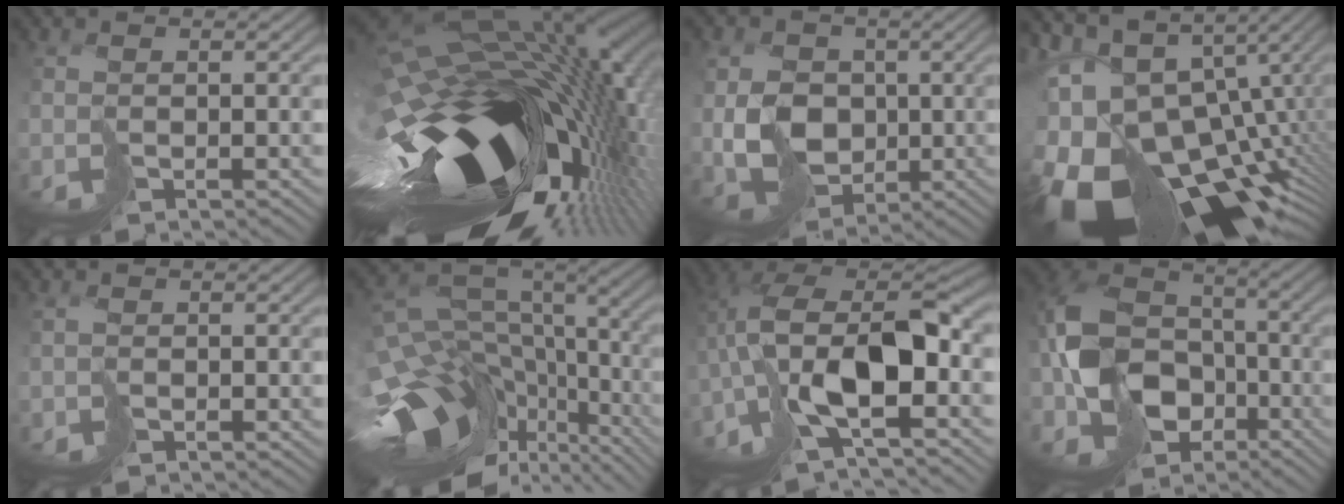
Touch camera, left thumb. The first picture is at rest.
{"total": 18.6, "force": [-4.2, 10.1, 15.1], "torque": [-0.284, -0.050, -0.053]}
{"total": 10.1, "force": [-0.6, 7.9, 6.2], "torque": [-0.127, -0.002, -0.011]}
{"total": 18.1, "force": [-6.2, 10.9, 13.1], "torque": [-0.246, -0.015, -0.086]}
{"total": 1.2, "force": [-0.1, 1.0, 0.6], "torque": [-0.010, 0.001, -0.003]}
{"total": 16.1, "force": [-7.0, 9.9, 10.6], "torque": [-0.205, -0.011, -0.084]}
{"total": 13.2, "force": [-3.7, 6.3, 11.1], "torque": [-0.209, 0.003, -0.072]}
{"total": 14.3, "force": [-4.6, 11.1, 7.8], "torque": [-0.162, -0.019, -0.084]}